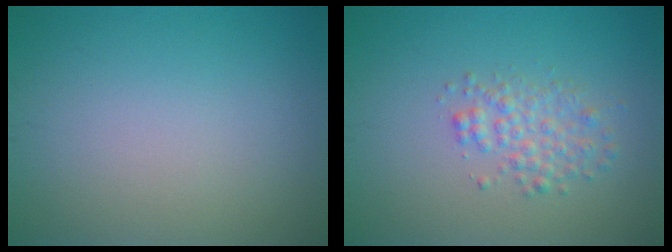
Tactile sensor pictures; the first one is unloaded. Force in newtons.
{"total": 2.5, "press": 2.5, "slide": 0.0}